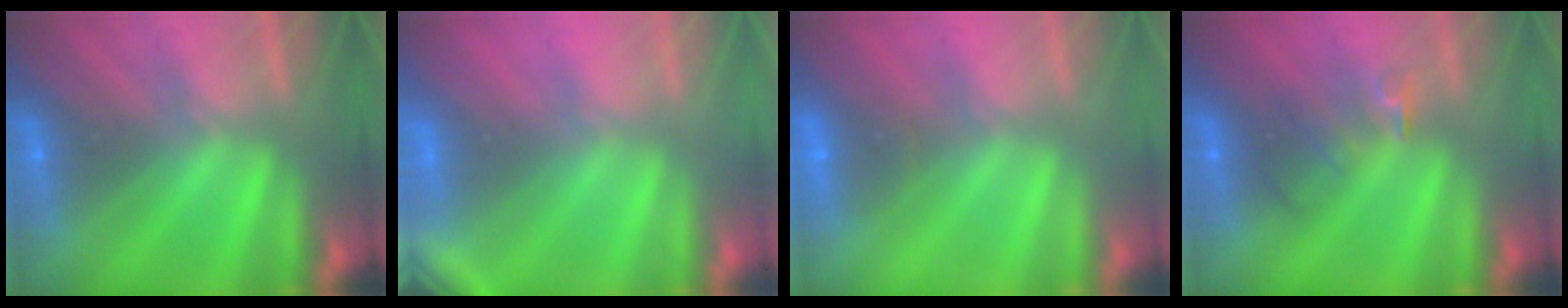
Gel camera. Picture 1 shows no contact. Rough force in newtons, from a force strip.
{"total": 2.9}
{"total": 2.0}
{"total": 2.4}